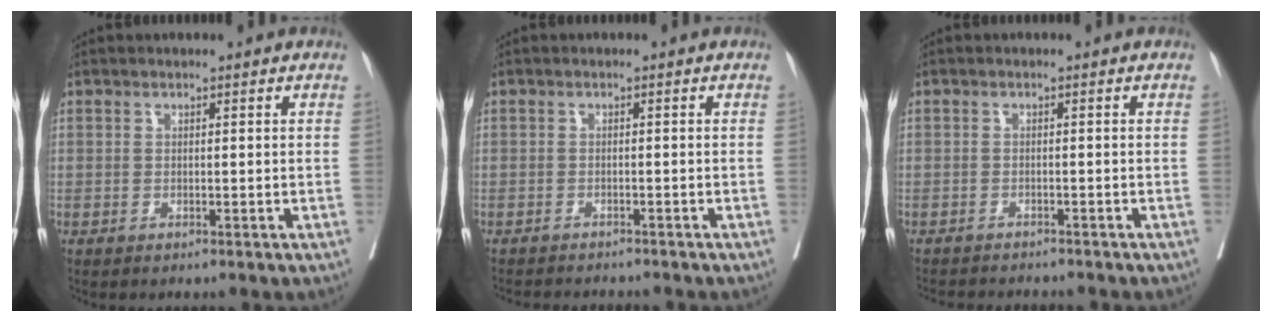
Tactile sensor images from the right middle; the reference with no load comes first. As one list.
[{"total": 6.5, "force": [-6.2, 0.9, 1.8], "torque": [-0.018, -0.008, -0.085]}, {"total": 7.2, "force": [-6.8, 1.0, 2.1], "torque": [-0.023, -0.009, -0.093]}]